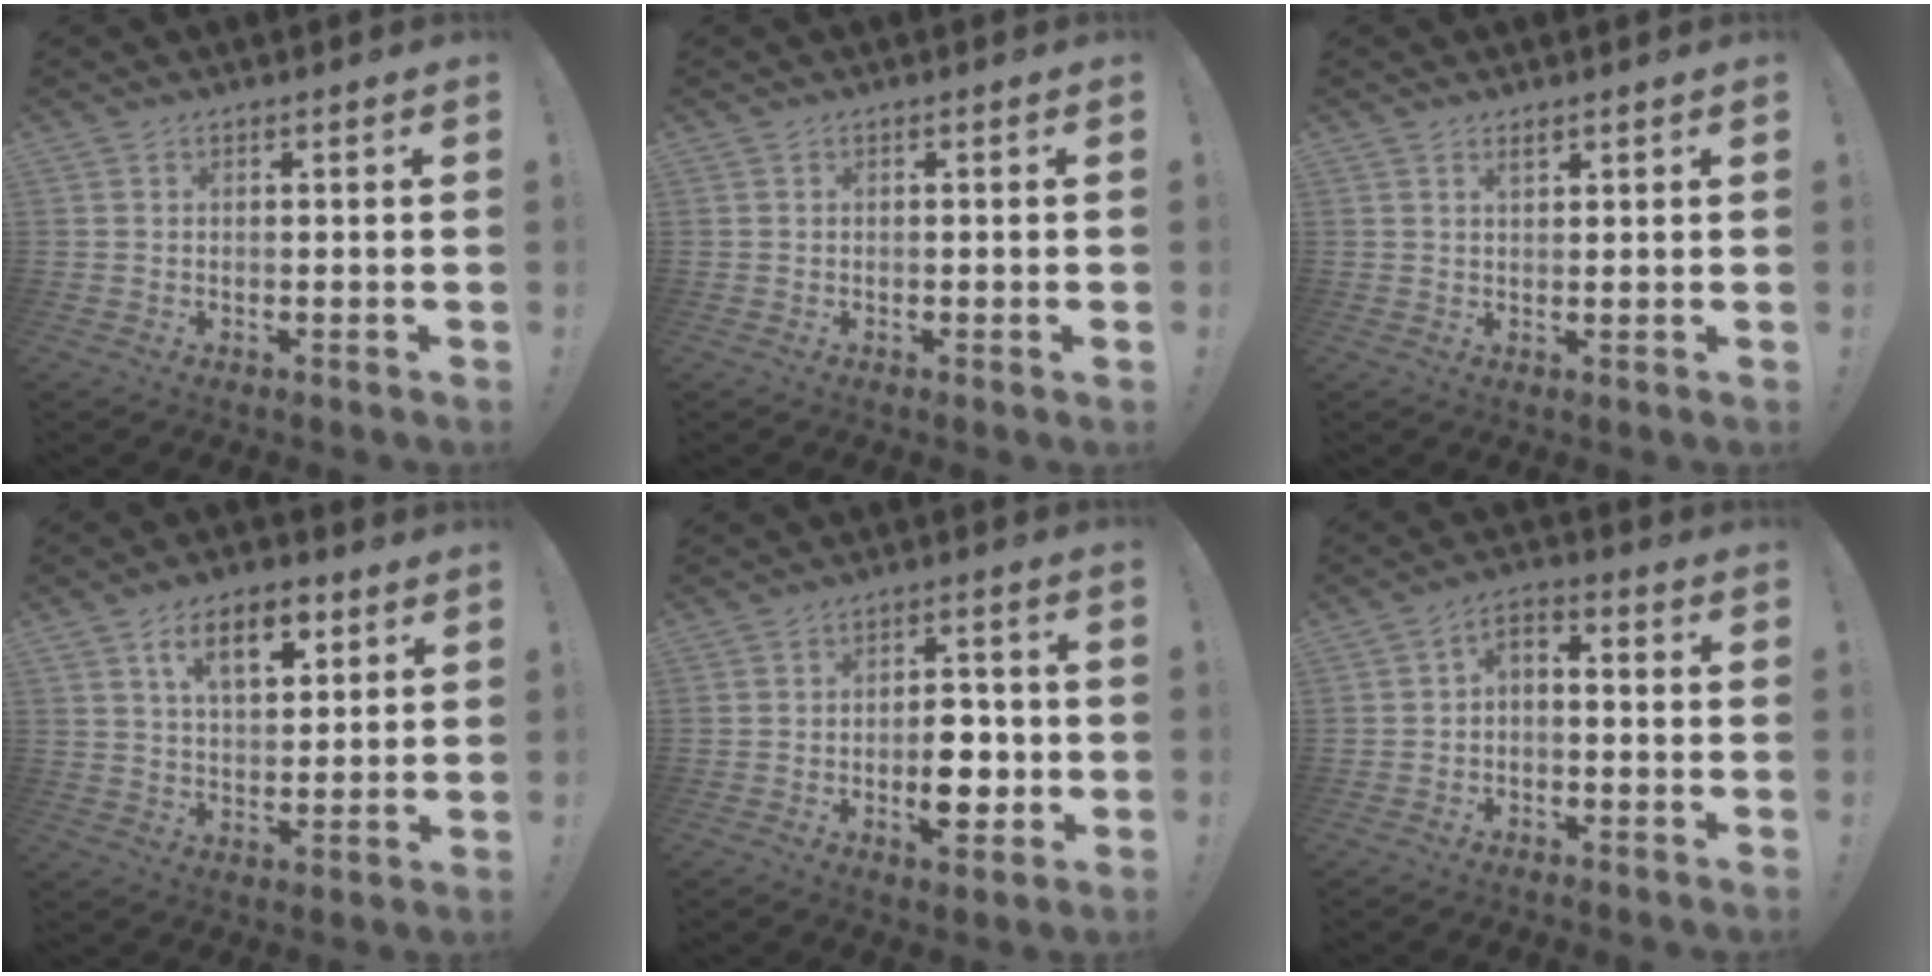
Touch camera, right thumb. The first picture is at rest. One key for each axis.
{"total": 1.0, "fx": -0.3, "fy": -0.5, "fz": 0.8, "tx": -0.016, "ty": -0.001, "tz": -0.004}
{"total": 1.8, "fx": 1.5, "fy": 0.8, "fz": 0.7, "tx": -0.008, "ty": -0.003, "tz": 0.026}
{"total": 11.6, "fx": 5.7, "fy": 6.1, "fz": 8.0, "tx": -0.126, "ty": -0.004, "tz": 0.101}
{"total": 9.0, "fx": -2.3, "fy": 4.7, "fz": 7.3, "tx": -0.098, "ty": 0.012, "tz": -0.034}
{"total": 4.2, "fx": -3.1, "fy": 1.9, "fz": 2.1, "tx": -0.040, "ty": 0.011, "tz": -0.056}